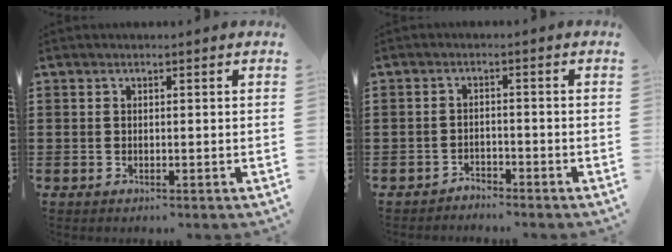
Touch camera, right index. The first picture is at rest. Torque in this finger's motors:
{"motor_torque": [2.14, 0.00, -1.05, -0.20]}